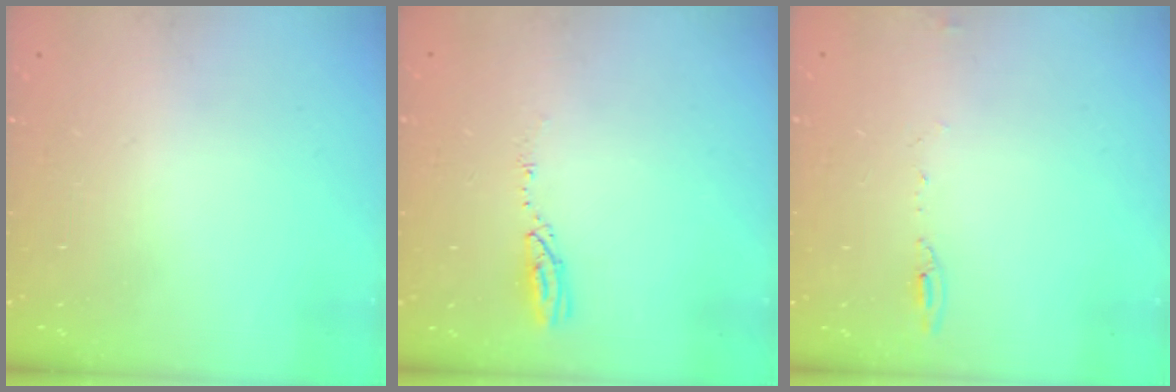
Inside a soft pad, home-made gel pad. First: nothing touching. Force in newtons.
{"total": 3.8, "press": 3.7, "slide": 0.2}
{"total": 6.2, "press": 5.9, "slide": 2.0}